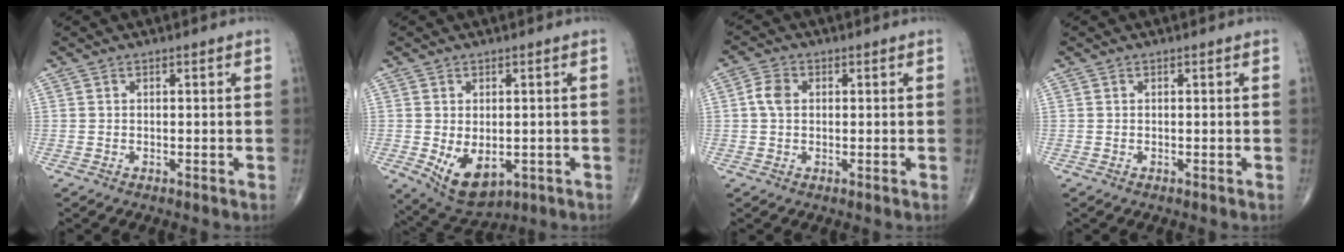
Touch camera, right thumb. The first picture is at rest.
{"total": 8.4, "force": [-1.8, 5.1, 6.5], "torque": [-0.092, -0.011, -0.010]}
{"total": 3.5, "force": [0.4, 2.5, 2.3], "torque": [-0.047, 0.007, 0.002]}
{"total": 0.0}